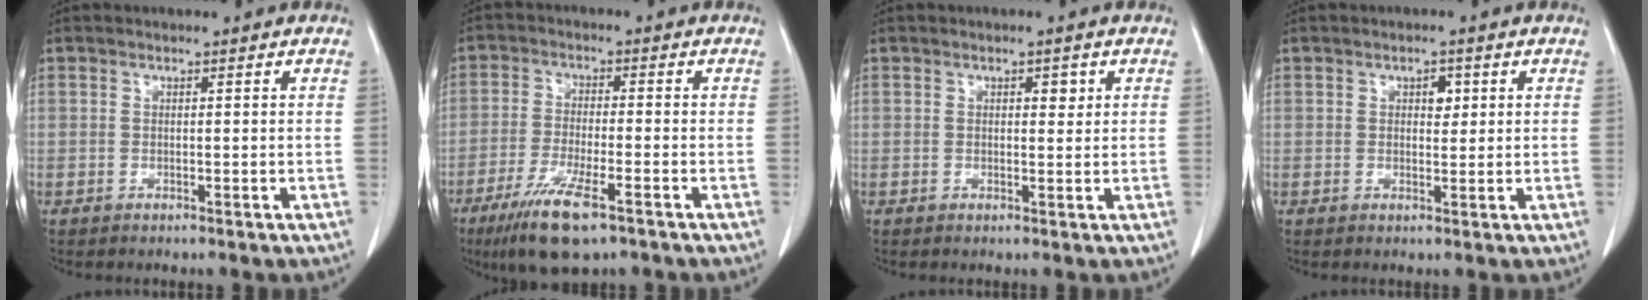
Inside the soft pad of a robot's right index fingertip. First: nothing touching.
{"total": 9.5, "force": [-5.9, 1.6, 7.3], "torque": [-0.139, -0.022, -0.102]}
{"total": 1.5, "force": [0.6, 0.7, 1.2], "torque": [-0.014, -0.001, 0.009]}
{"total": 2.0, "force": [0.7, 1.2, 1.5], "torque": [-0.019, 0.000, 0.011]}